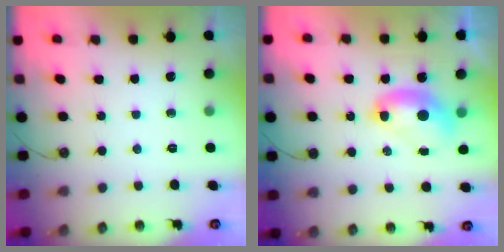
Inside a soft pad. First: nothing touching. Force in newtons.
{"total": 2.5, "press": 2.5, "slide": 0.1}